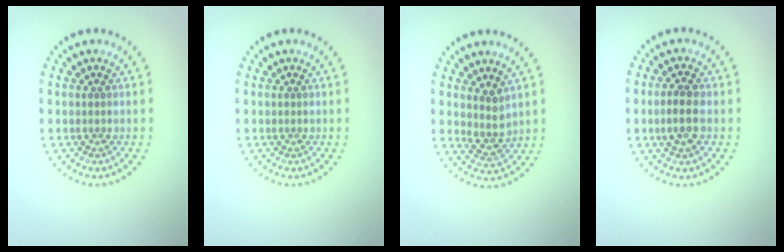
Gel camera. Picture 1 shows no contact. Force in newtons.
{"total": 0.0}
{"total": 2.3, "press": 1.8, "slide": 1.5}
{"total": 2.5, "press": 2.5, "slide": 0.4}